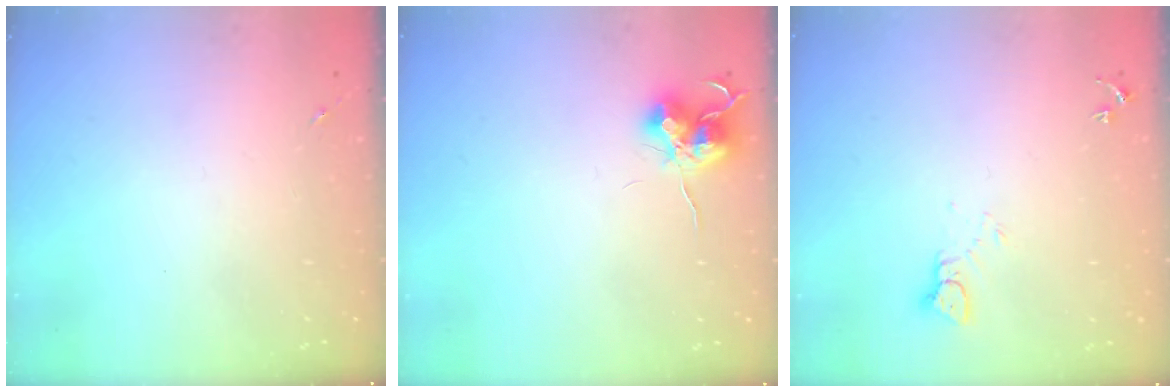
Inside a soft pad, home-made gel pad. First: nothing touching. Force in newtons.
{"total": 10.9, "press": 10.8, "slide": 0.8}
{"total": 3.1, "press": 3.1, "slide": 0.1}